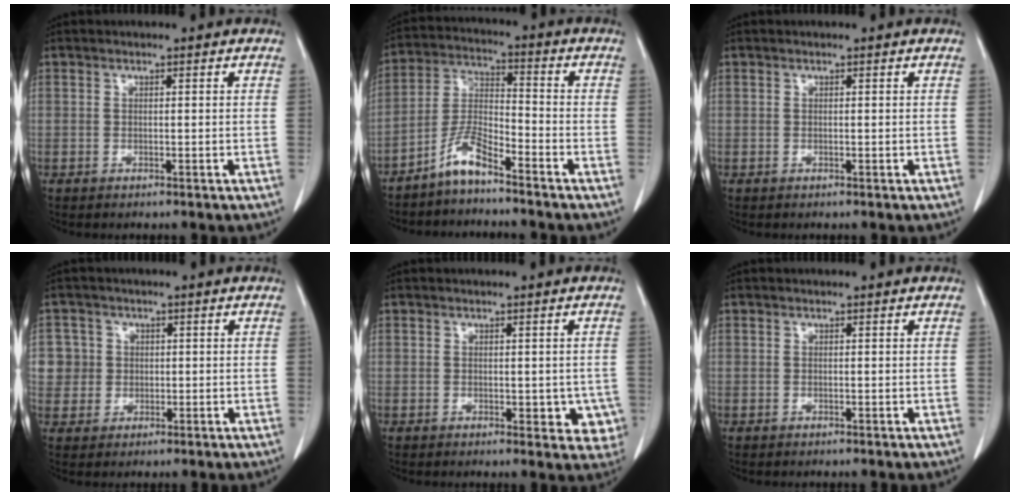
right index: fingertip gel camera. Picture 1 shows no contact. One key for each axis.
{"total": 6.4, "fx": -5.0, "fy": 1.0, "fz": 3.8, "tx": -0.092, "ty": -0.006, "tz": -0.104}
{"total": 0.0}
{"total": 4.8, "fx": 0.7, "fy": 4.7, "fz": 0.0, "tx": 0.013, "ty": 0.012, "tz": 0.015}
{"total": 5.2, "fx": -0.9, "fy": 3.0, "fz": 4.1, "tx": -0.021, "ty": -0.002, "tz": -0.006}
{"total": 0.0}